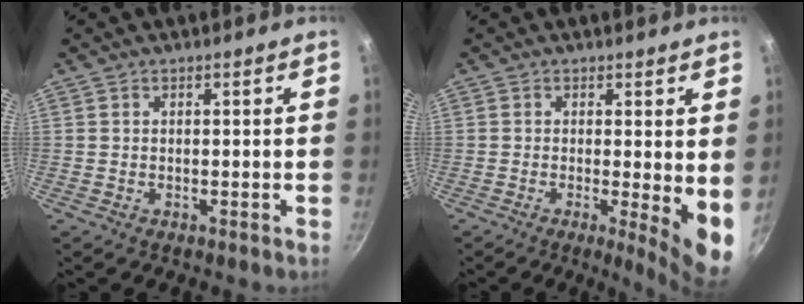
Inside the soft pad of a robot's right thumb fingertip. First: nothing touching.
{"total": 7.8, "force": [-0.2, 1.5, 7.6], "torque": [-0.096, -0.024, -0.002]}